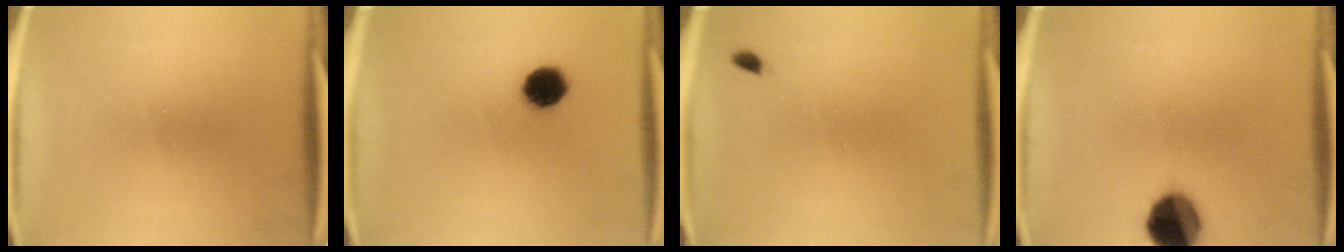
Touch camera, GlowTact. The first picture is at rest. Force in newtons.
{"total": 7.2}
{"total": 0.7}
{"total": 12.5}